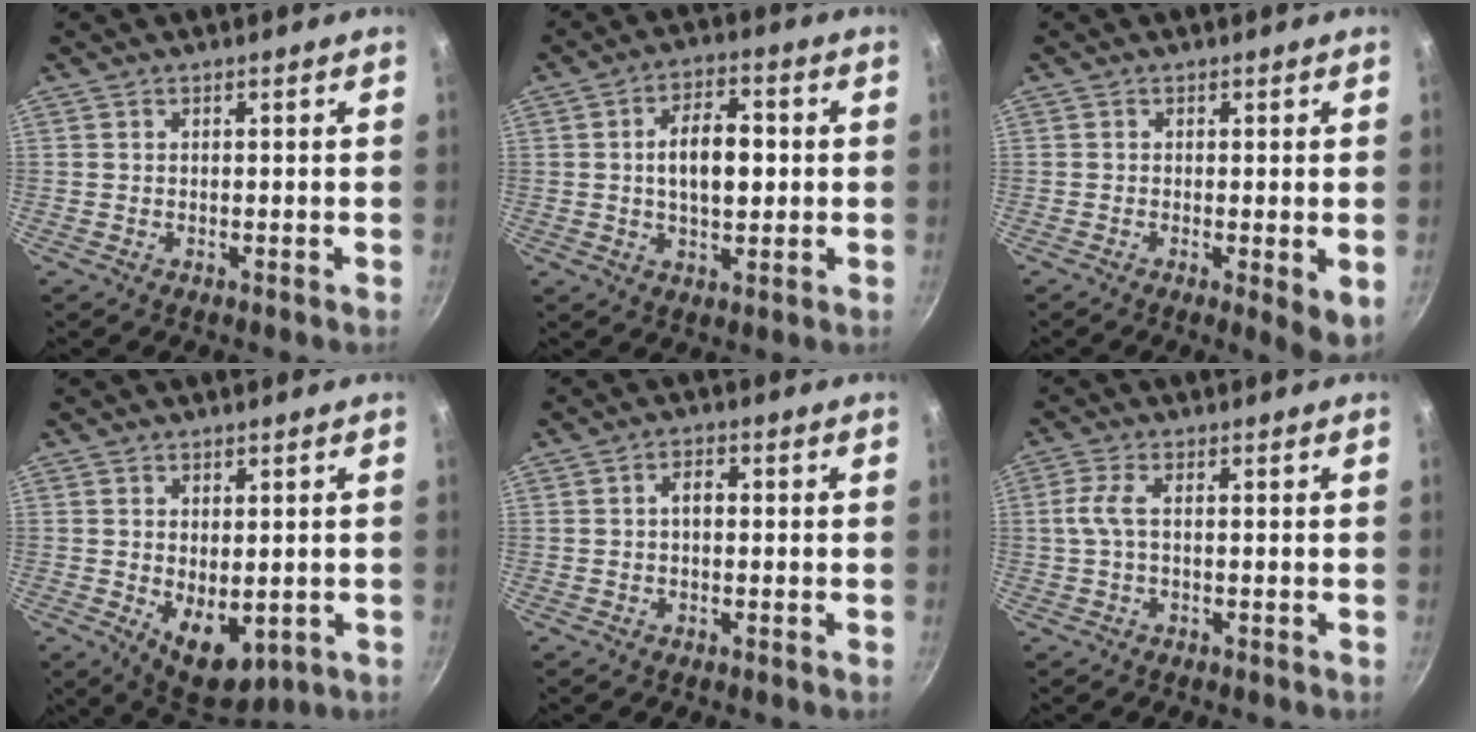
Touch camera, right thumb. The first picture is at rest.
{"total": 9.5, "force": [0.6, 5.0, 8.0], "torque": [-0.115, 0.009, 0.008]}
{"total": 4.6, "force": [-1.1, 0.9, 4.4], "torque": [-0.071, -0.016, -0.019]}
{"total": 9.0, "force": [-2.0, 5.0, 7.3], "torque": [-0.098, -0.011, -0.008]}
{"total": 2.4, "force": [0.0, 1.4, 1.9], "torque": [-0.026, 0.012, -0.004]}
{"total": 3.4, "force": [0.0, 1.2, 3.1], "torque": [-0.087, 0.006, -0.001]}